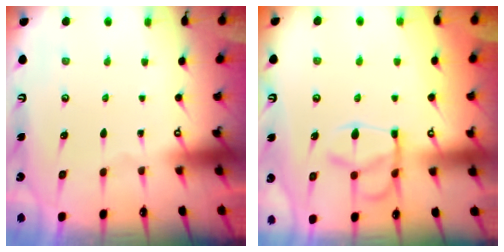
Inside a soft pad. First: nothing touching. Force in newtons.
{"total": 6.2, "press": 5.9, "slide": 1.7}